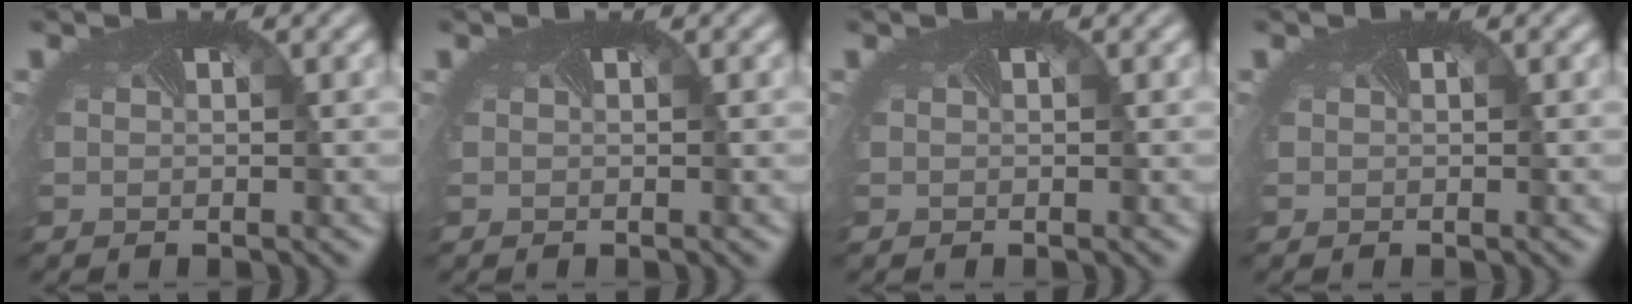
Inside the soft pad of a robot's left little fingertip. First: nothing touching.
{"total": 0.0}
{"total": 0.0}
{"total": 0.0}